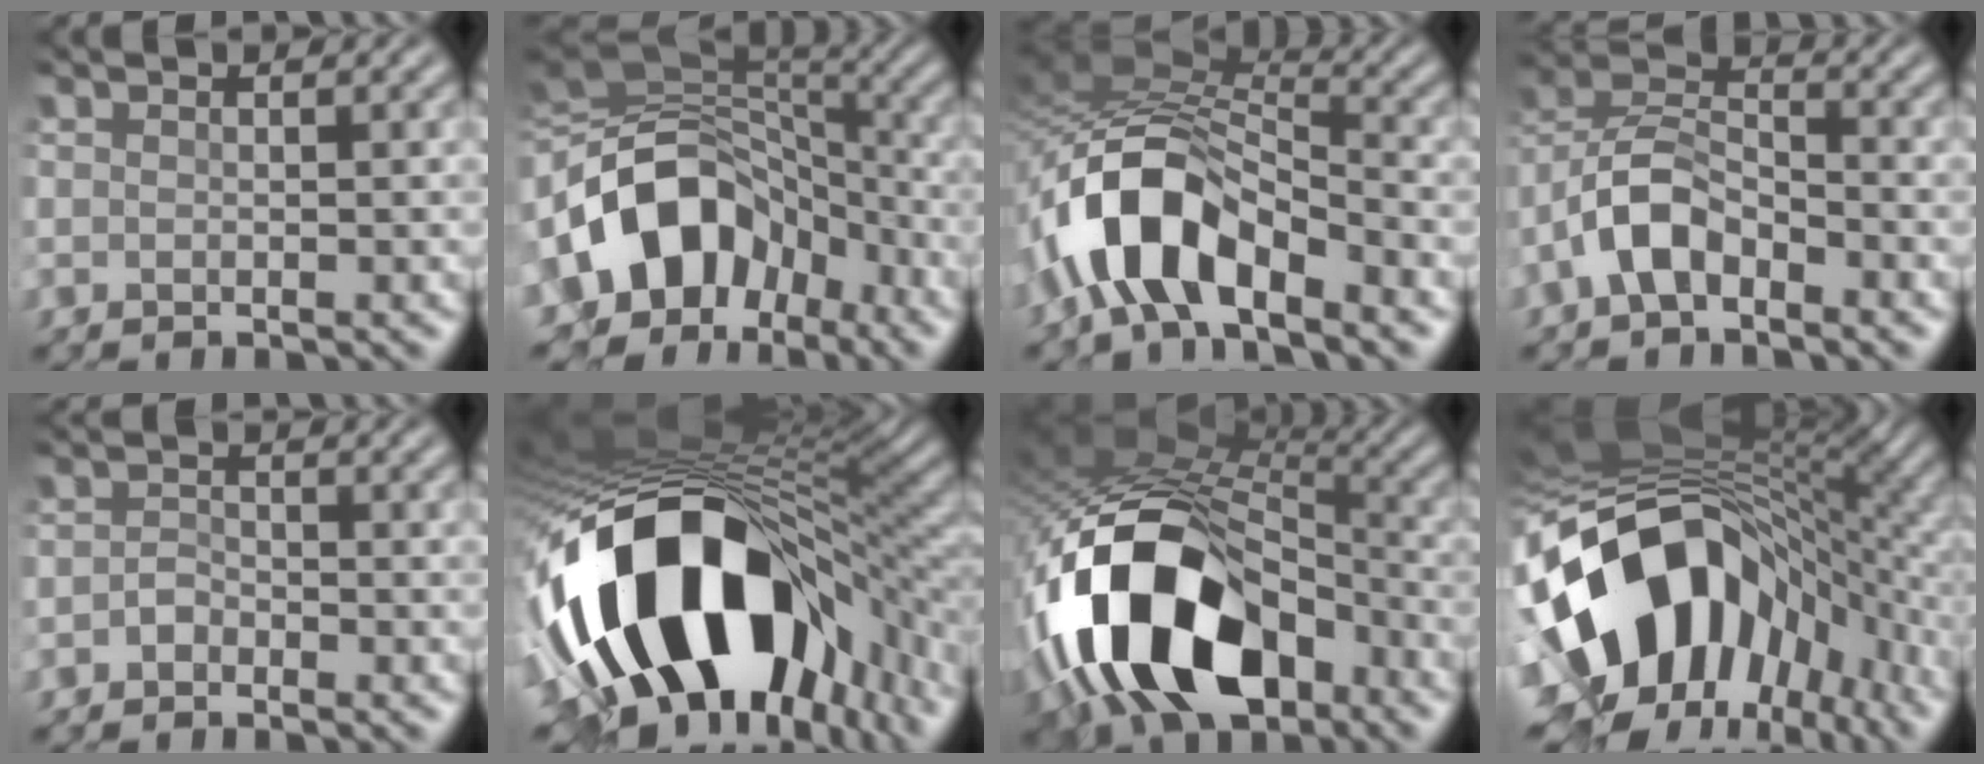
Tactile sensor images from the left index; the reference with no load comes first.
{"total": 12.5, "force": [-3.0, 9.2, 7.9], "torque": [-0.147, 0.015, -0.062]}
{"total": 9.0, "force": [-4.4, 3.9, 6.8], "torque": [-0.135, 0.014, -0.088]}
{"total": 4.6, "force": [-2.7, 2.3, 2.9], "torque": [-0.060, 0.018, -0.061]}
{"total": 0.9, "force": [-0.7, 0.5, 0.3], "torque": [-0.008, 0.009, -0.013]}
{"total": 17.8, "force": [-3.6, 10.3, 14.1], "torque": [-0.259, -0.019, -0.043]}
{"total": 16.0, "force": [-5.6, 9.1, 11.9], "torque": [-0.235, -0.008, -0.105]}
{"total": 17.0, "force": [-4.1, 11.7, 11.6], "torque": [-0.206, -0.025, -0.060]}